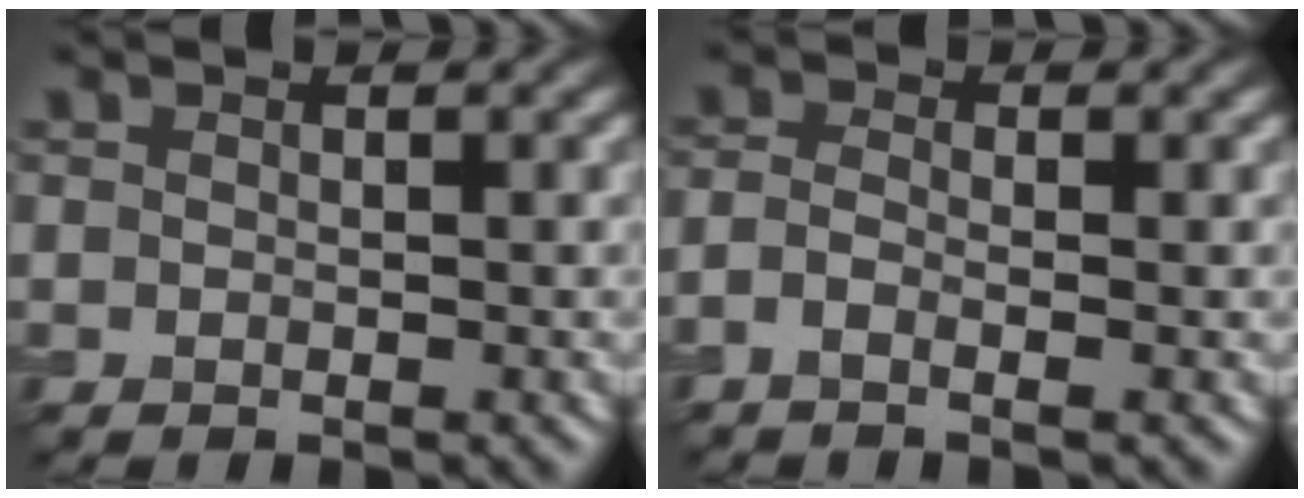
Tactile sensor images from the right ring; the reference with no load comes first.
{"total": 1.6, "force": [-0.9, 0.5, 1.2], "torque": [-0.028, -0.004, -0.026]}